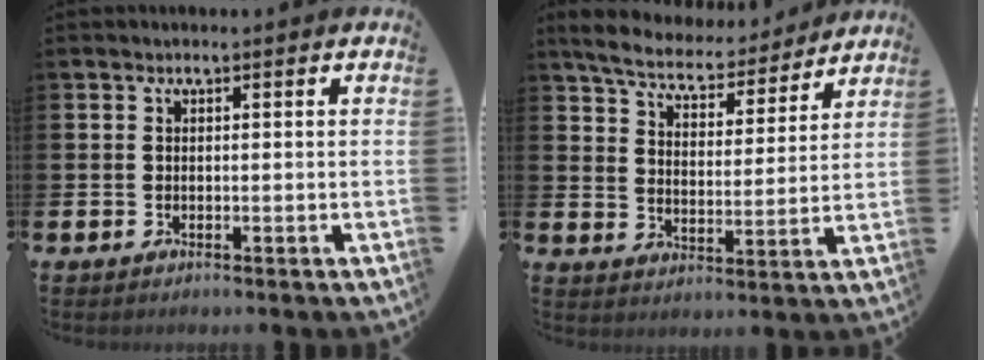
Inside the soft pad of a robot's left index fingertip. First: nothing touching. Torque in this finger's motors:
{"motor_torque": [0.96, -1.19, 0.03, 0.14]}